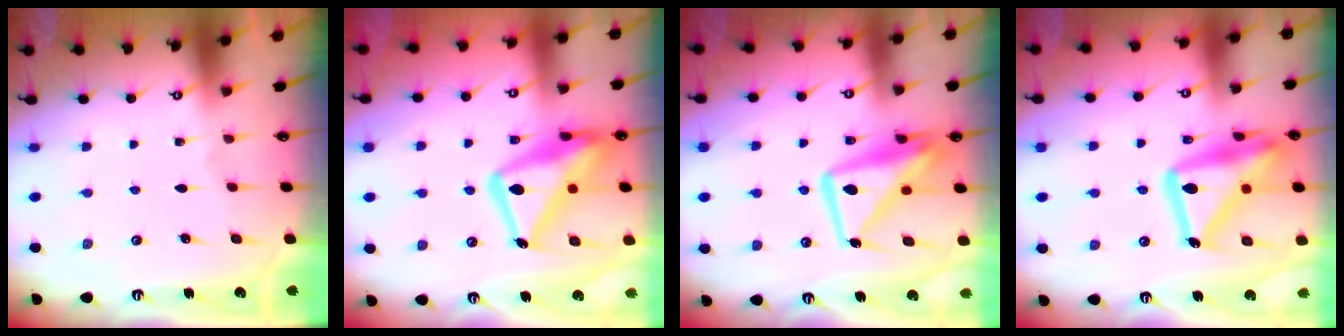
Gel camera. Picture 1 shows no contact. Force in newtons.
{"total": 18.8, "press": 18.7, "slide": 1.9}
{"total": 14.2, "press": 14.1, "slide": 1.5}
{"total": 22.3, "press": 22.3, "slide": 1.6}